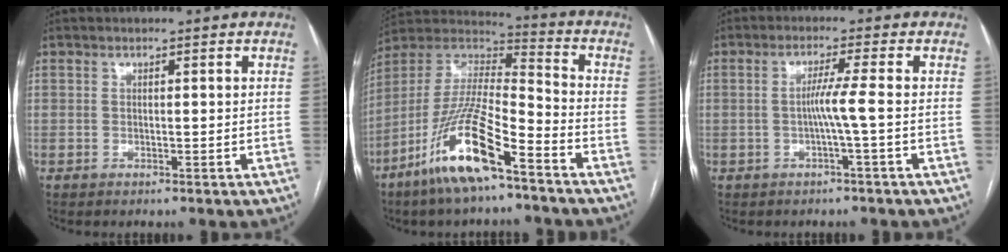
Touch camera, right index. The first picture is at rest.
{"total": 16.4, "force": [-9.4, 2.6, 13.1], "torque": [-0.274, -0.016, -0.177]}
{"total": 3.6, "force": [-0.8, -1.1, 3.3], "torque": [-0.058, 0.003, -0.013]}